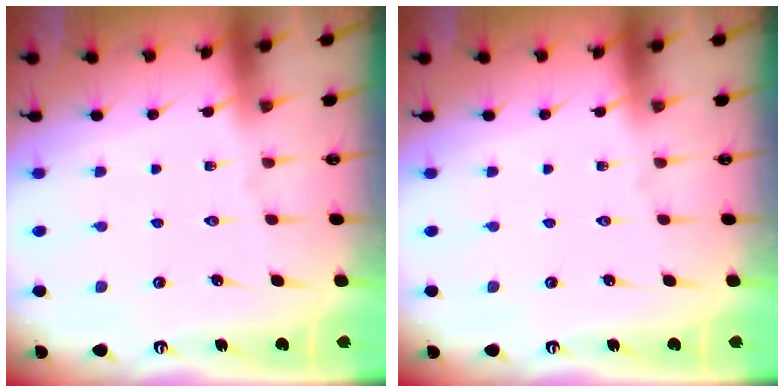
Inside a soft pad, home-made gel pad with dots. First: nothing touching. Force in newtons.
{"total": 0.0}